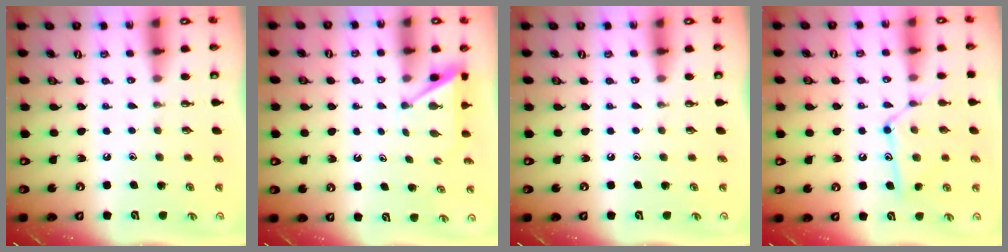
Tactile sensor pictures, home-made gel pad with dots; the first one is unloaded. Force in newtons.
{"total": 3.1, "press": 3.1, "slide": 0.3}
{"total": 0.0}
{"total": 13.8, "press": 13.8, "slide": 1.0}